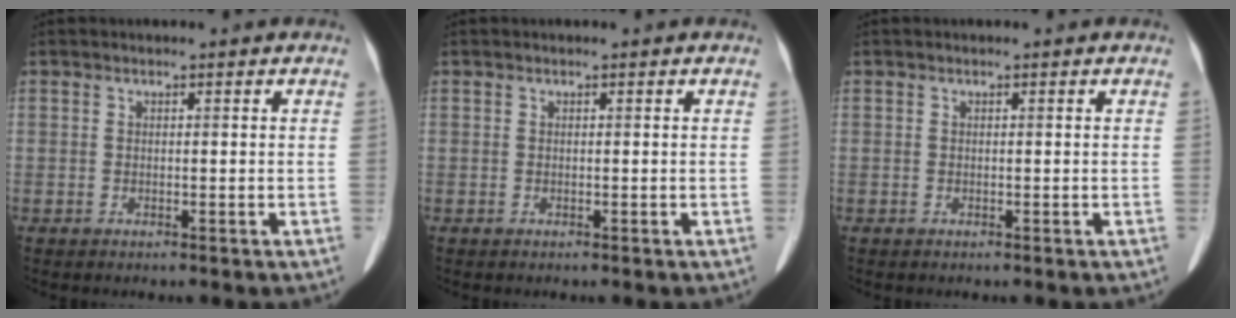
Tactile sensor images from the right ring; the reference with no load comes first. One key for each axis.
{"total": 0.0}
{"total": 0.0}